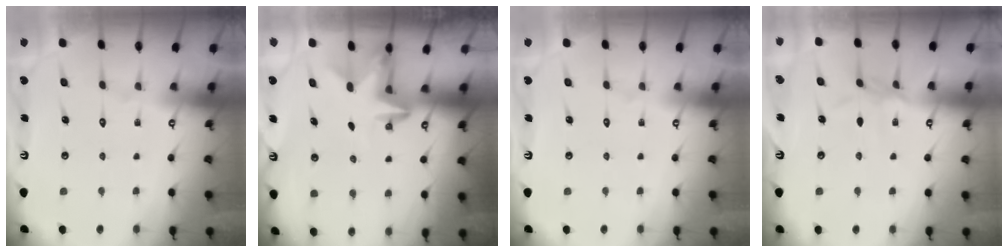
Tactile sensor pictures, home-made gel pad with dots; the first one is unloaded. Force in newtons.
{"total": 3.2, "press": 3.1, "slide": 0.7}
{"total": 0.0}
{"total": 2.8, "press": 2.8, "slide": 0.5}